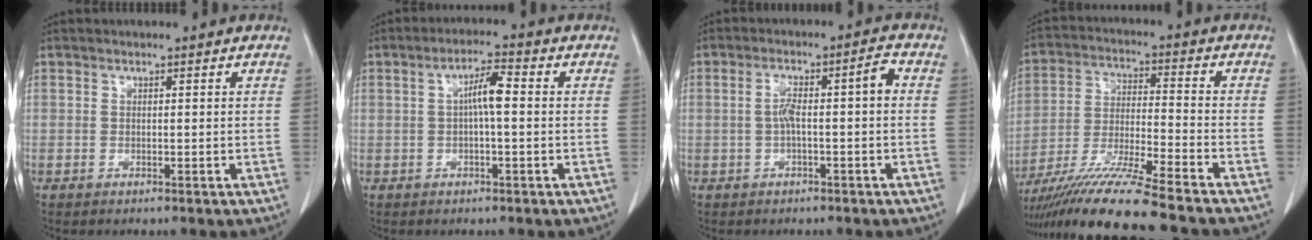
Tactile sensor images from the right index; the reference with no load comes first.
{"total": 4.4, "force": [0.2, 0.6, 4.4], "torque": [-0.079, 0.011, 0.002]}
{"total": 5.3, "force": [-0.2, 0.7, 5.3], "torque": [-0.094, 0.027, 0.000]}
{"total": 16.3, "force": [-13.5, -1.0, 9.1], "torque": [-0.184, -0.035, -0.238]}